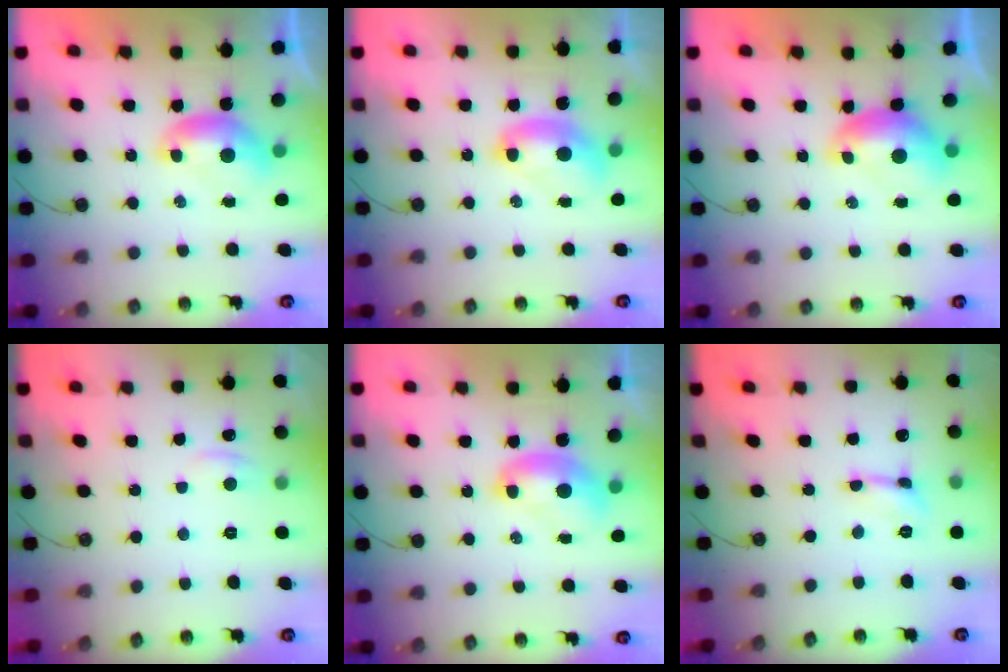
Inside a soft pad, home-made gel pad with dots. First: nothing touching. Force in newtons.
{"total": 2.7, "press": 2.7, "slide": 0.1}
{"total": 1.2, "press": 1.1, "slide": 0.6}
{"total": 0.8, "press": 0.0, "slide": 0.8}
{"total": 1.9, "press": 1.9, "slide": 0.0}
{"total": 0.5, "press": 0.5, "slide": 0.2}